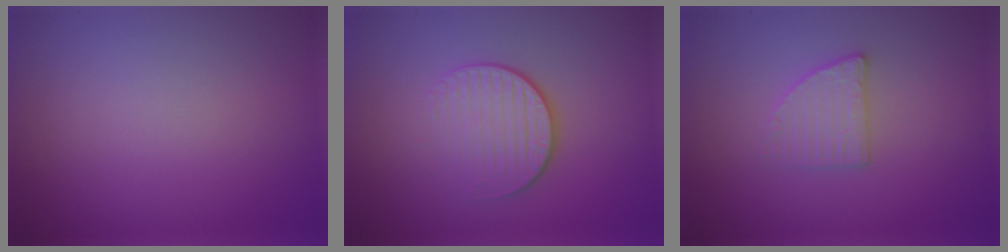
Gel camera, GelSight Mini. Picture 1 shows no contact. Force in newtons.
{"total": 4.0, "press": 2.7, "slide": 3.0}
{"total": 2.3, "press": 2.2, "slide": 0.5}